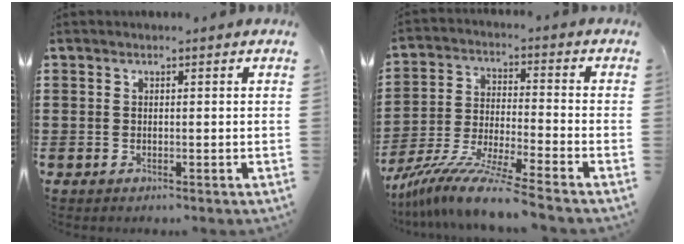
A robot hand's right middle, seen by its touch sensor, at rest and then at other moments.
{"total": 10.3, "force": [-8.9, -0.2, 5.2], "torque": [-0.104, -0.003, -0.176]}